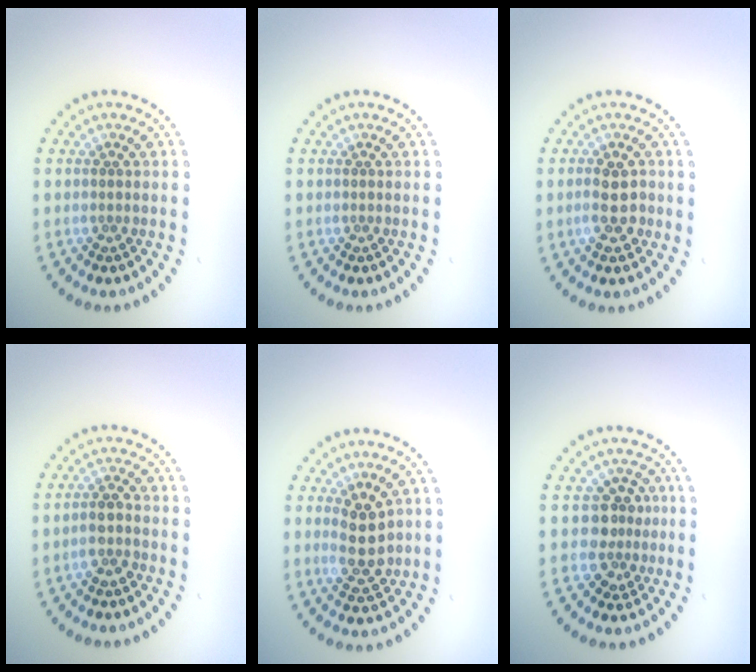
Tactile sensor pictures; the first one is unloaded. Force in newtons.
{"total": 0.0}
{"total": 2.8, "press": 2.8, "slide": 0.4}
{"total": 1.8, "press": 1.7, "slide": 0.8}
{"total": 3.4, "press": 3.3, "slide": 0.8}
{"total": 2.7, "press": 2.2, "slide": 1.5}